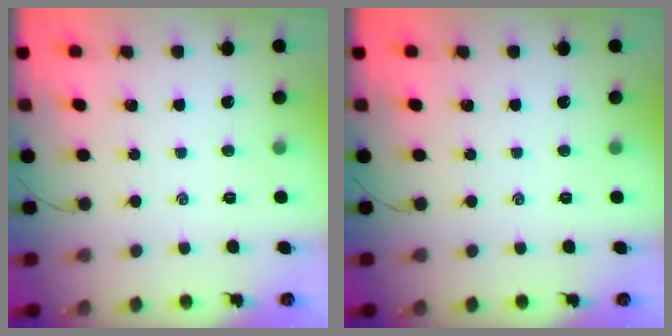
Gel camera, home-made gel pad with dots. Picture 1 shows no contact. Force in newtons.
{"total": 0.0}